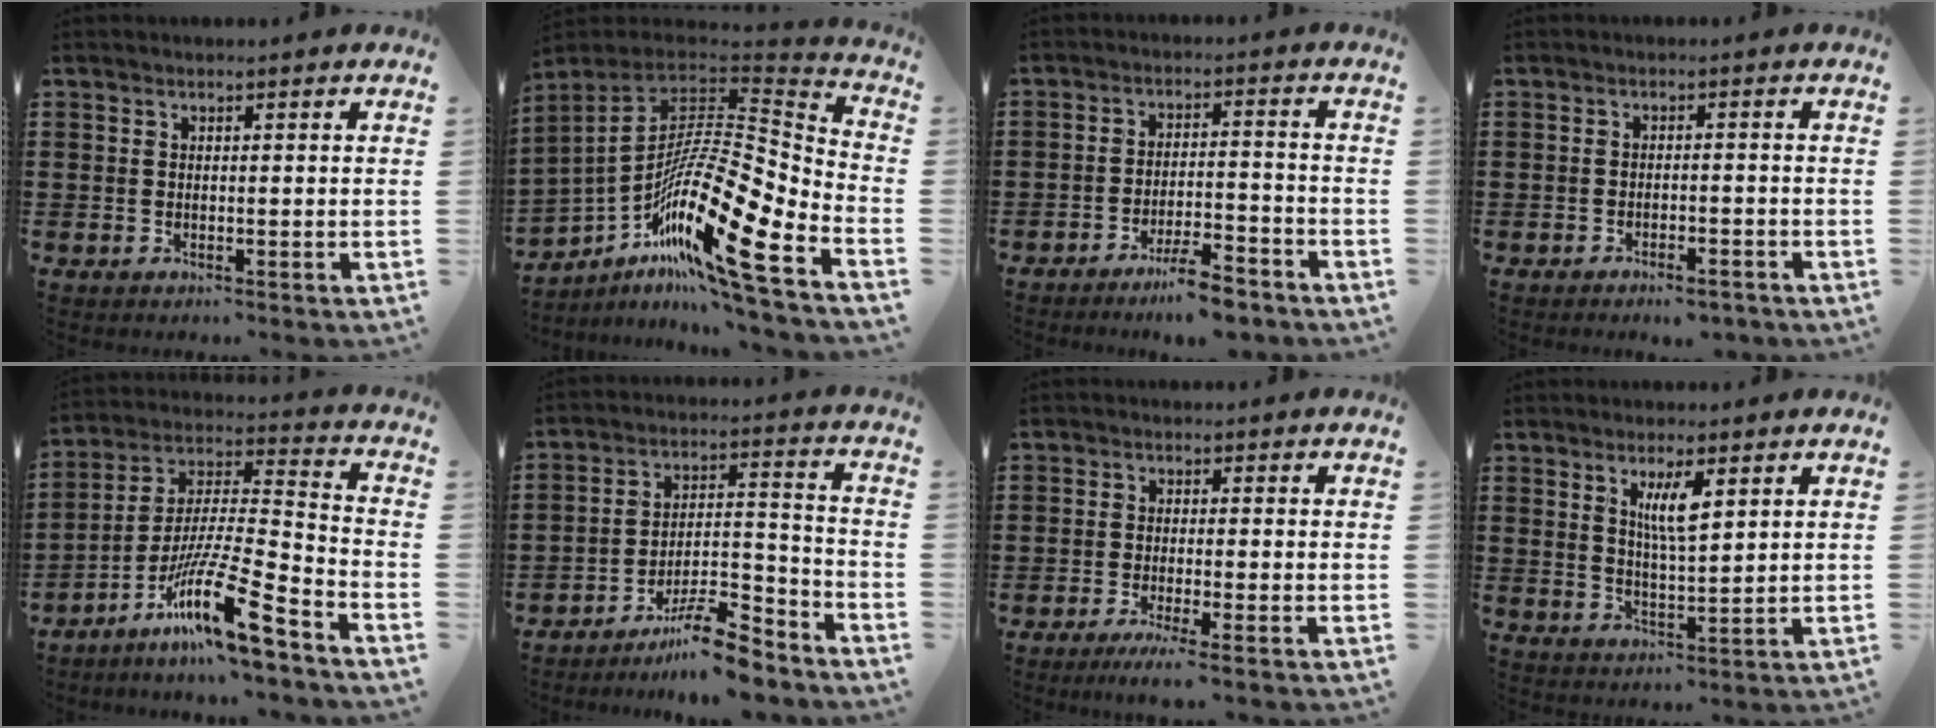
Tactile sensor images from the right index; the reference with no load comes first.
{"total": 18.0, "force": [-9.8, 3.2, 14.8], "torque": [-0.280, -0.021, -0.191]}
{"total": 6.0, "force": [-5.1, 0.3, 3.2], "torque": [-0.051, -0.002, -0.092]}
{"total": 1.9, "force": [-1.8, 0.2, 0.7], "torque": [-0.015, 0.000, -0.035]}
{"total": 15.3, "force": [-10.2, 1.7, 11.3], "torque": [-0.208, 0.013, -0.186]}
{"total": 10.8, "force": [-9.0, 2.0, 5.7], "torque": [-0.082, 0.040, -0.166]}
{"total": 2.7, "force": [-1.8, -0.3, 2.0], "torque": [-0.040, -0.009, -0.034]}
{"total": 5.0, "force": [2.3, 1.3, 4.3], "torque": [-0.083, 0.003, 0.036]}